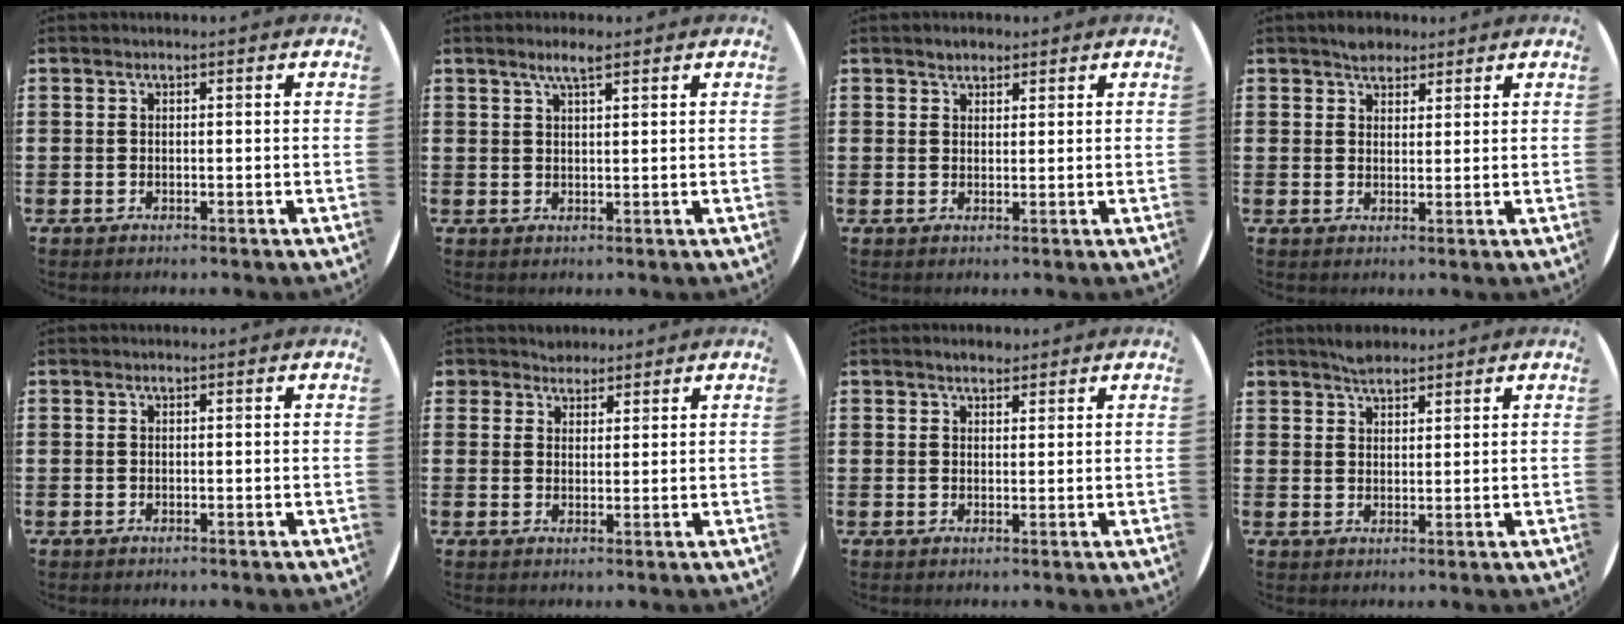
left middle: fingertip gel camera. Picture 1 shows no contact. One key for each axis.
{"total": 3.1, "fx": 2.2, "fy": 0.5, "fz": 2.1, "tx": -0.043, "ty": 0.006, "tz": 0.037}
{"total": 1.7, "fx": 1.6, "fy": 0.8, "fz": 0.1, "tx": 0.004, "ty": 0.002, "tz": 0.029}
{"total": 2.6, "fx": 2.3, "fy": 1.2, "fz": 0.3, "tx": -0.001, "ty": 0.001, "tz": 0.043}
{"total": 0.0}
{"total": 2.7, "fx": 2.6, "fy": 0.9, "fz": -0.3, "tx": -0.001, "ty": 0.002, "tz": 0.050}
{"total": 1.7, "fx": 1.6, "fy": 0.6, "fz": 0.3, "tx": 0.000, "ty": 0.001, "tz": 0.029}
{"total": 2.6, "fx": 2.4, "fy": 0.9, "fz": 0.4, "tx": -0.013, "ty": 0.003, "tz": 0.047}